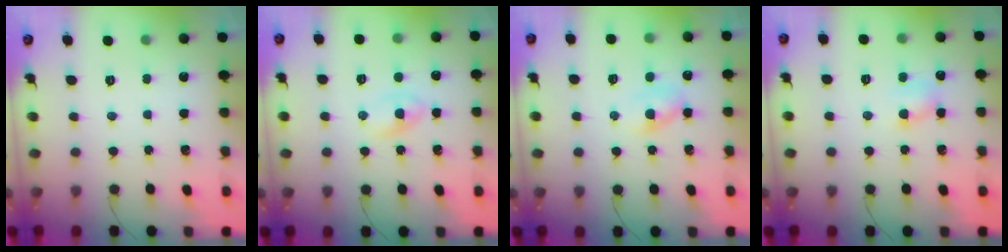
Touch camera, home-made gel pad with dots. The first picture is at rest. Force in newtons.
{"total": 1.9, "press": 1.7, "slide": 0.8}
{"total": 2.6, "press": 2.4, "slide": 1.0}
{"total": 5.3, "press": 5.2, "slide": 0.7}